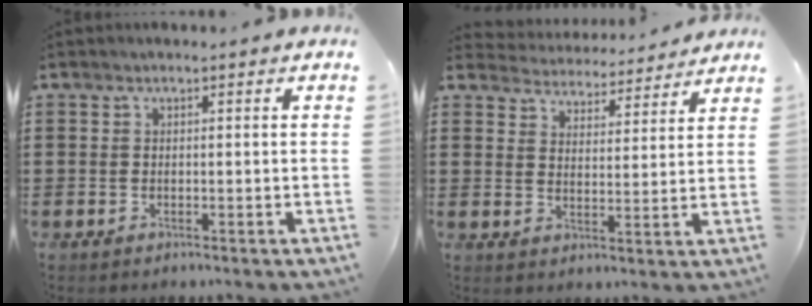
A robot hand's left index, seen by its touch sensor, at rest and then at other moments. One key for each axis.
{"total": 4.1, "fx": 4.0, "fy": 0.1, "fz": -0.7, "tx": -0.012, "ty": -0.031, "tz": 0.067}